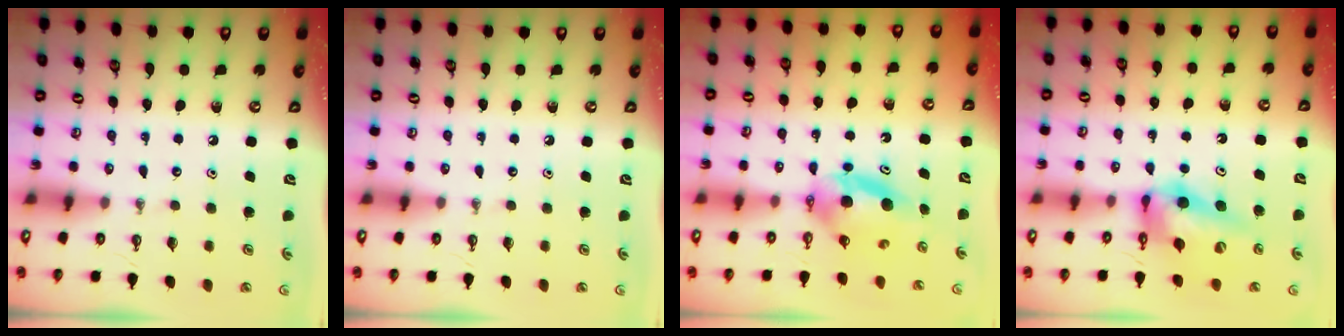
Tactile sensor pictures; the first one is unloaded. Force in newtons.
{"total": 0.0}
{"total": 6.8, "press": 6.4, "slide": 2.5}
{"total": 12.7, "press": 12.6, "slide": 1.1}